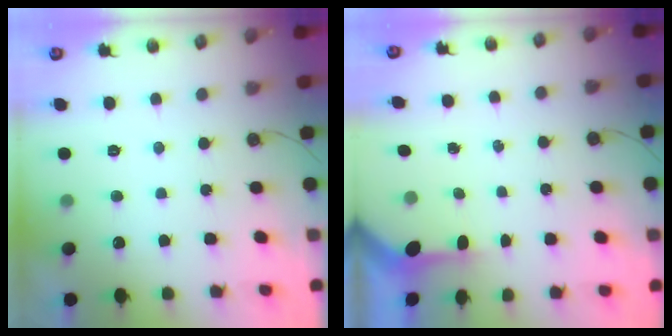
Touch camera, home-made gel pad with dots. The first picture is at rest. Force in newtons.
{"total": 2.9, "press": 2.9, "slide": 0.2}